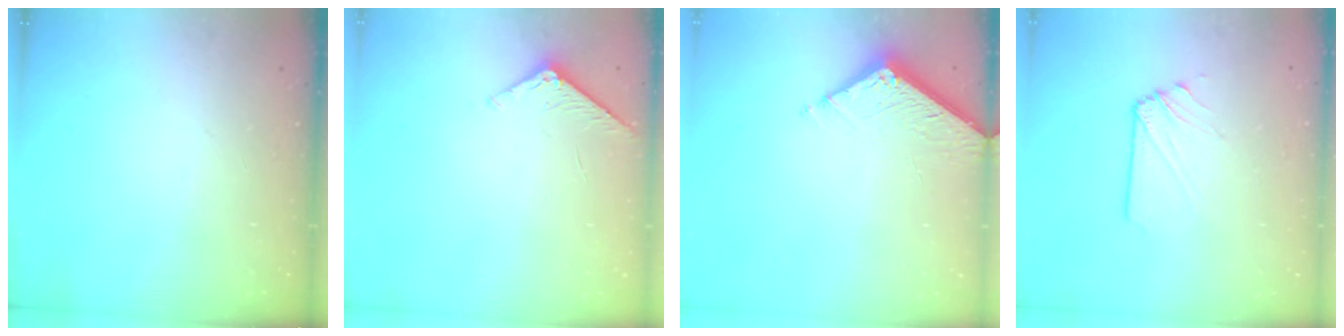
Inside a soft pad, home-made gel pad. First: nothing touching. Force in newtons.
{"total": 5.6, "press": 5.6, "slide": 0.6}
{"total": 6.7, "press": 6.7, "slide": 0.2}
{"total": 2.9, "press": 2.8, "slide": 0.5}